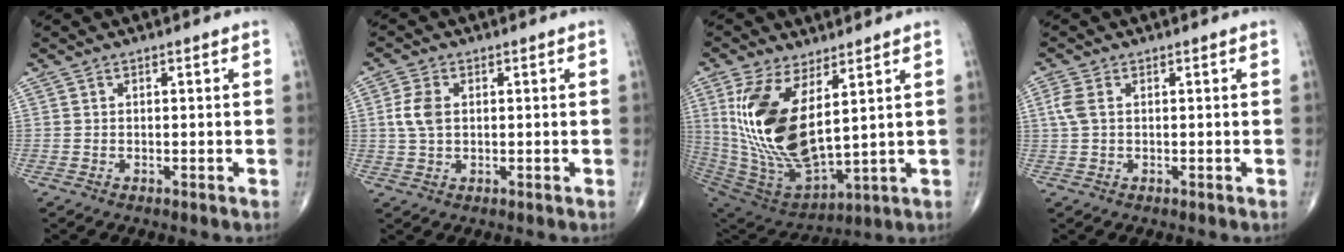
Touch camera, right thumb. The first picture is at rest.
{"total": 4.6, "force": [0.7, 2.9, 3.5], "torque": [-0.081, 0.003, 0.012]}
{"total": 20.3, "force": [5.4, 9.0, 17.4], "torque": [-0.351, -0.040, 0.124]}
{"total": 2.9, "force": [0.6, 1.7, 2.3], "torque": [-0.073, 0.010, 0.012]}